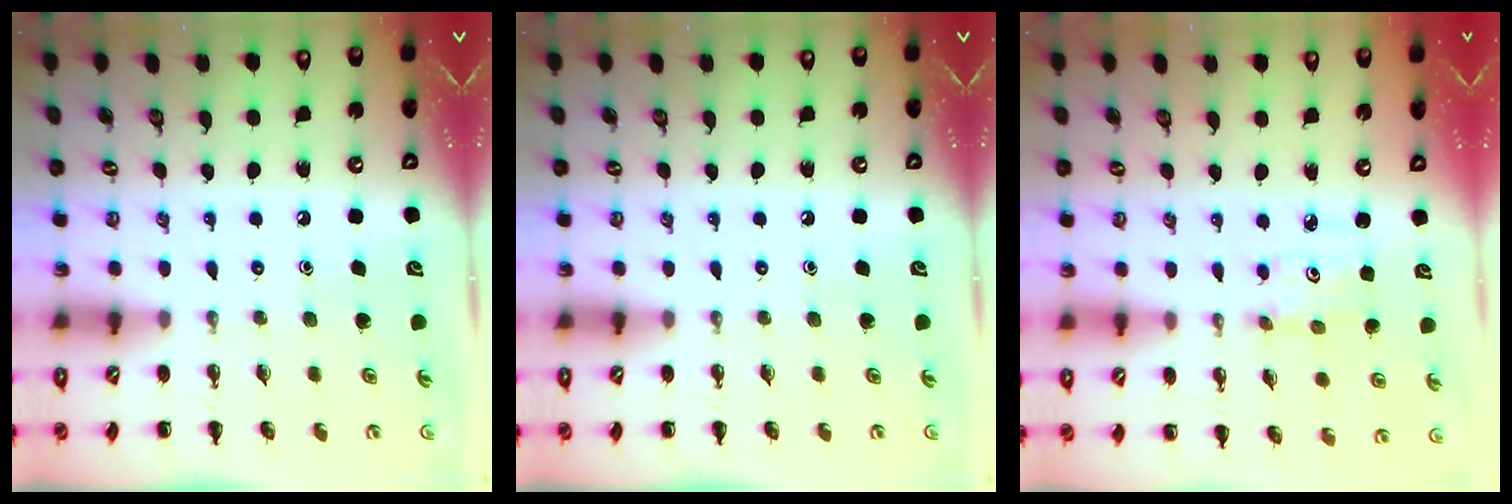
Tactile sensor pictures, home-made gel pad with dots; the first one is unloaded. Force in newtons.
{"total": 0.0}
{"total": 2.6, "press": 2.6, "slide": 0.3}